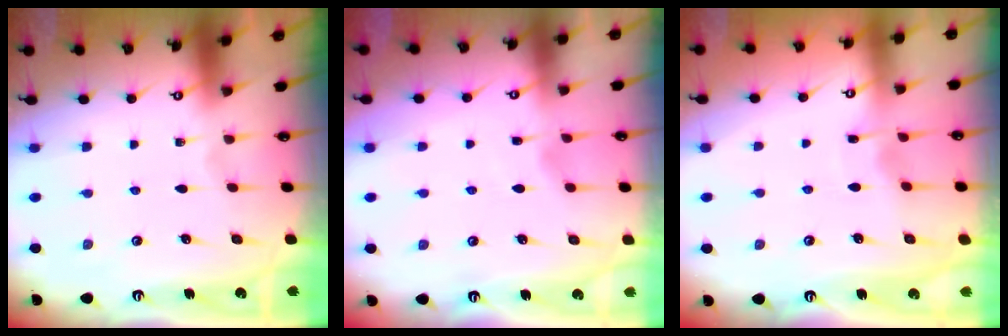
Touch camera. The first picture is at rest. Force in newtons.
{"total": 2.1, "press": 2.1, "slide": 0.3}
{"total": 3.4, "press": 3.4, "slide": 0.4}